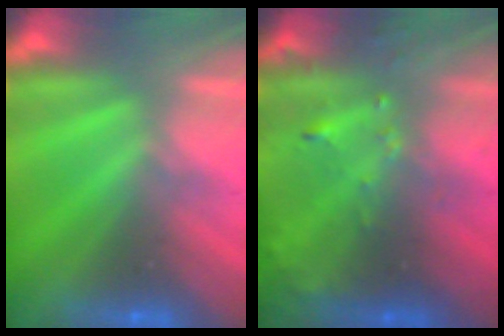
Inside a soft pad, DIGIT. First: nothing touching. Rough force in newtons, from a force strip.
{"total": 7.3}